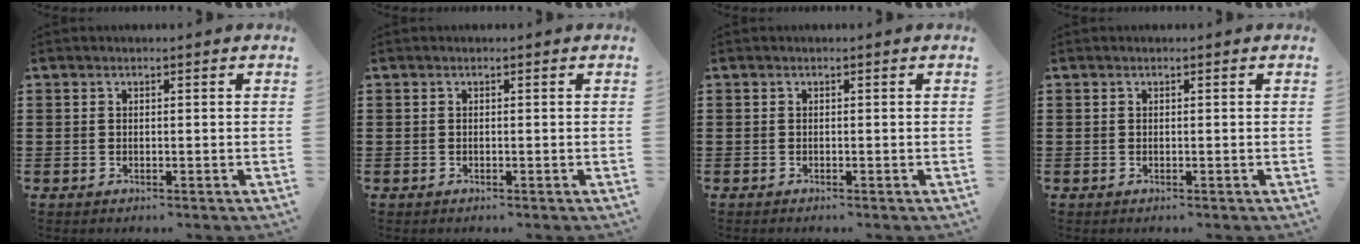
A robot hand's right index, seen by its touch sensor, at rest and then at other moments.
{"total": 0.0}
{"total": 0.0}
{"total": 0.0}